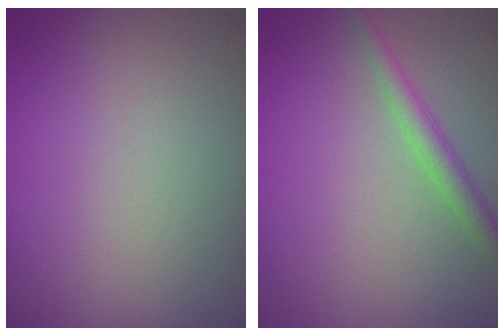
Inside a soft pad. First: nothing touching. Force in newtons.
{"total": 2.4, "press": 2.4, "slide": 0.1}